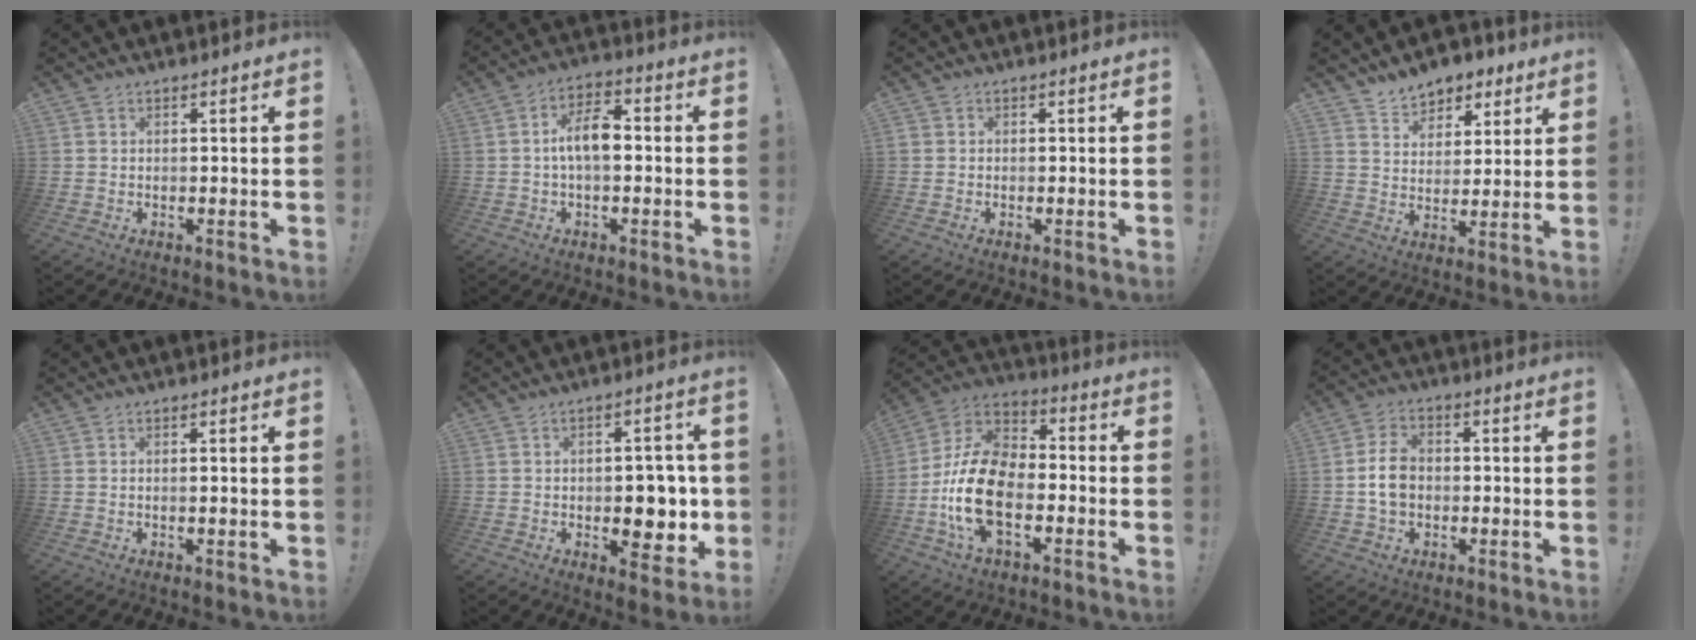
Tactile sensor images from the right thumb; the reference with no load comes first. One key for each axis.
{"total": 9.4, "fx": -0.2, "fy": 4.5, "fz": 8.3, "tx": -0.141, "ty": 0.009, "tz": -0.007}
{"total": 1.1, "fx": -0.3, "fy": 1.1, "fz": 0.2, "tx": -0.005, "ty": 0.005, "tz": -0.005}
{"total": 8.4, "fx": 6.5, "fy": 5.1, "fz": 1.4, "tx": -0.016, "ty": -0.048, "tz": 0.126}
{"total": 1.0, "fx": -0.1, "fy": 0.0, "fz": 1.0, "tx": -0.012, "ty": -0.001, "tz": -0.004}
{"total": 11.4, "fx": -1.5, "fy": 7.3, "fz": 8.7, "tx": -0.094, "ty": 0.007, "tz": -0.018}
{"total": 19.9, "fx": -6.2, "fy": 11.8, "fz": 14.8, "tx": -0.296, "ty": 0.034, "tz": -0.097}
{"total": 8.8, "fx": -0.9, "fy": 6.7, "fz": 5.6, "tx": -0.103, "ty": 0.016, "tz": -0.012}